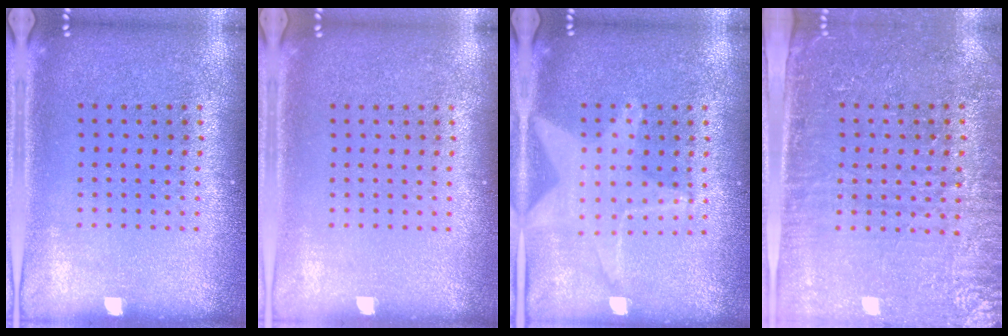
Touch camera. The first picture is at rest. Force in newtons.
{"total": 0.0}
{"total": 1.6, "press": 1.5, "slide": 0.6}
{"total": 3.4, "press": 3.1, "slide": 1.4}